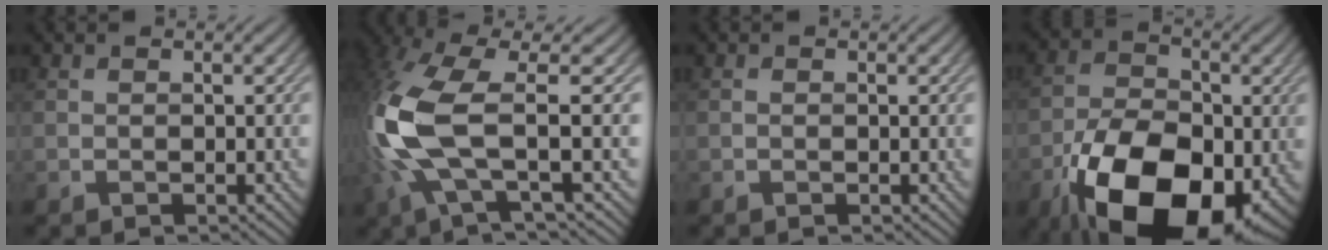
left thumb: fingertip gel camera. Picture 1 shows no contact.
{"total": 12.8, "force": [-0.7, 4.3, 12.0], "torque": [-0.291, -0.006, -0.018]}
{"total": 0.0}
{"total": 18.4, "force": [-7.7, 10.6, 13.0], "torque": [-0.231, -0.035, -0.129]}